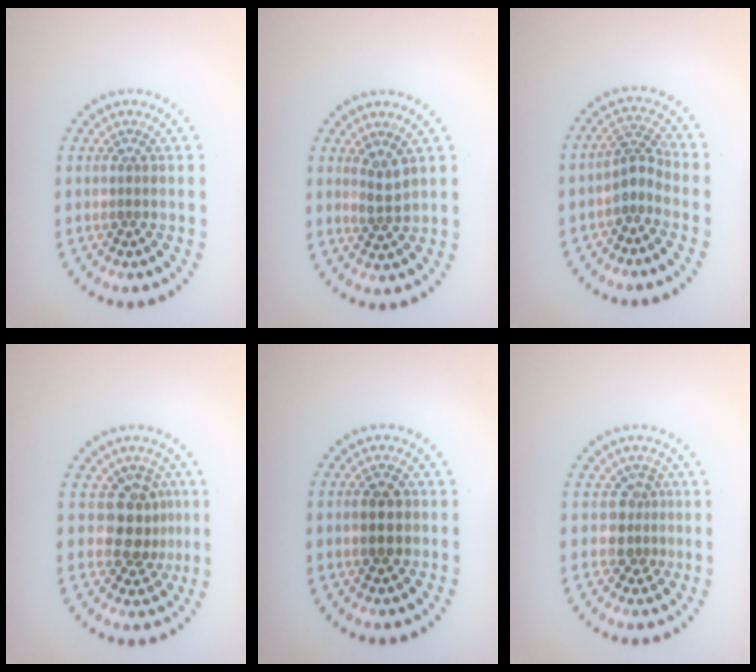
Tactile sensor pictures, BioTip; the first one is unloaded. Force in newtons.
{"total": 1.9, "press": 1.6, "slide": 1.1}
{"total": 2.3, "press": 1.7, "slide": 1.5}
{"total": 3.8, "press": 3.4, "slide": 1.7}
{"total": 2.6, "press": 2.6, "slide": 0.2}
{"total": 2.2, "press": 1.9, "slide": 1.2}